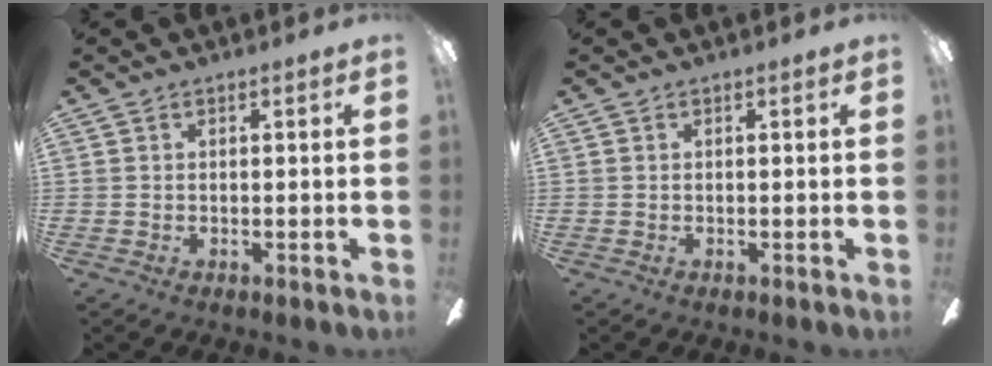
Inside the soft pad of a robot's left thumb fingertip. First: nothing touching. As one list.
[{"total": 0.0}]